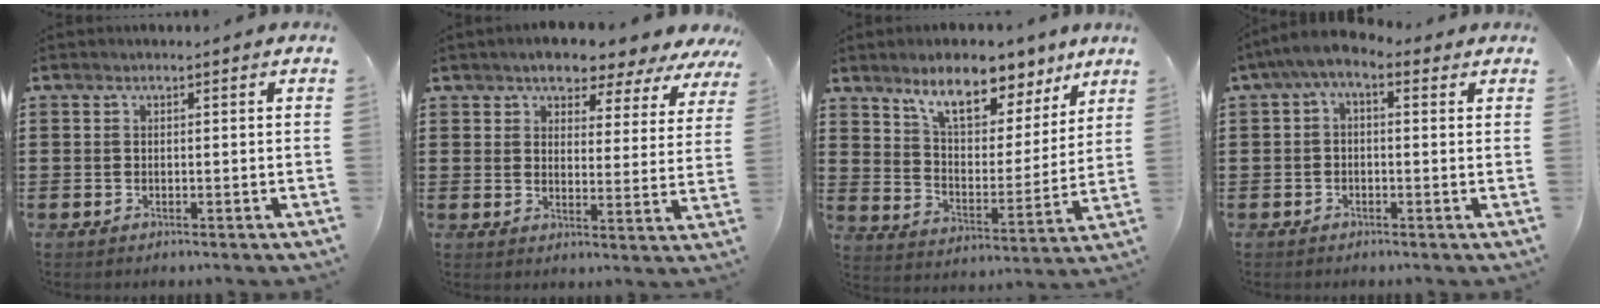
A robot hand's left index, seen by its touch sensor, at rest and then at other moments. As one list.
[{"total": 4.9, "force": [4.6, 1.3, 1.3], "torque": [-0.043, -0.024, 0.074]}, {"total": 9.4, "force": [7.6, 3.5, 4.3], "torque": [-0.086, -0.039, 0.133]}, {"total": 2.5, "force": [-0.4, 0.9, 2.3], "torque": [-0.053, 0.001, -0.015]}]